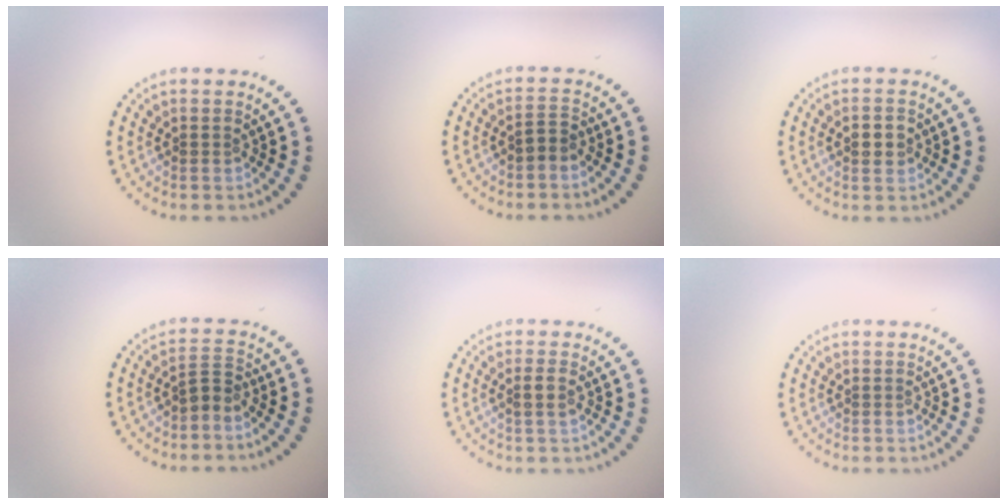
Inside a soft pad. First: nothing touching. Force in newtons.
{"total": 1.5, "press": 1.2, "slide": 0.9}
{"total": 2.3, "press": 2.3, "slide": 0.1}
{"total": 1.8, "press": 1.3, "slide": 1.2}
{"total": 1.3, "press": 1.1, "slide": 0.6}
{"total": 0.0}